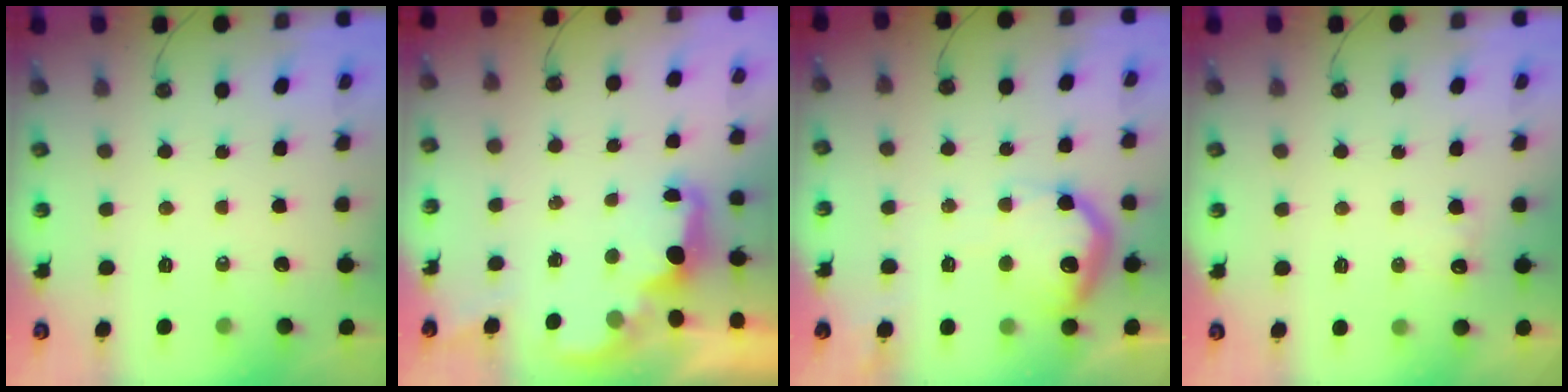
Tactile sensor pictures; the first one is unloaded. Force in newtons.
{"total": 2.1, "press": 1.9, "slide": 0.8}
{"total": 16.2, "press": 16.2, "slide": 1.2}
{"total": 3.7, "press": 3.6, "slide": 1.1}